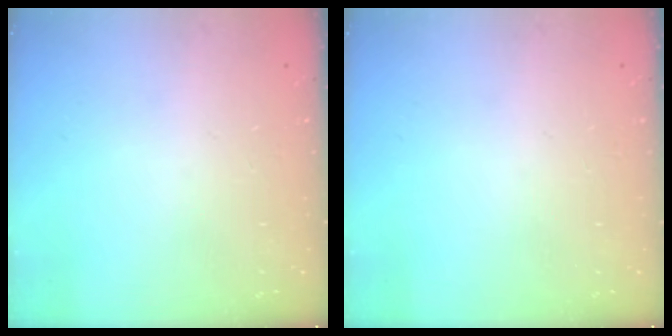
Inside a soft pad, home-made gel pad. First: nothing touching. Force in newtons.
{"total": 0.0}